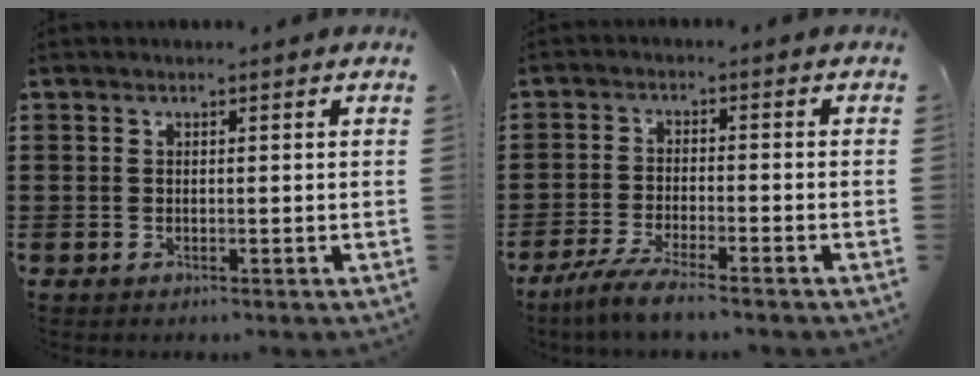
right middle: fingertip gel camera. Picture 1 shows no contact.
{"total": 4.7, "force": [-4.1, 0.2, 2.2], "torque": [-0.059, -0.011, -0.084]}